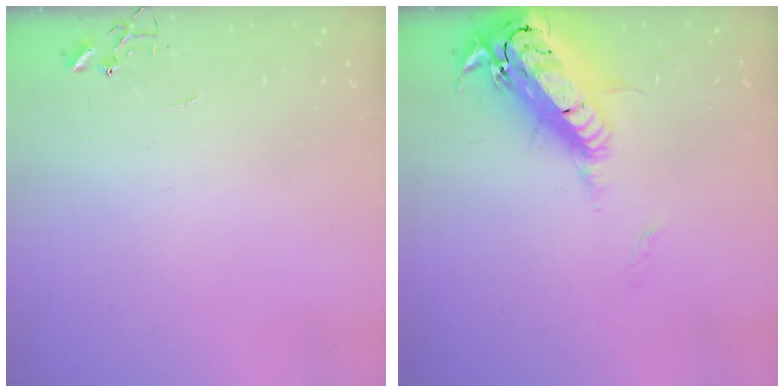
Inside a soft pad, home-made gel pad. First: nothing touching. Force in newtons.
{"total": 22.8, "press": 22.3, "slide": 4.6}